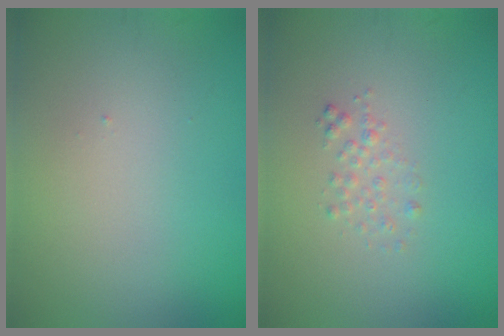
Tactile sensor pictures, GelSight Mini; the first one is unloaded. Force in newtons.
{"total": 1.2, "press": 1.2, "slide": 0.0}